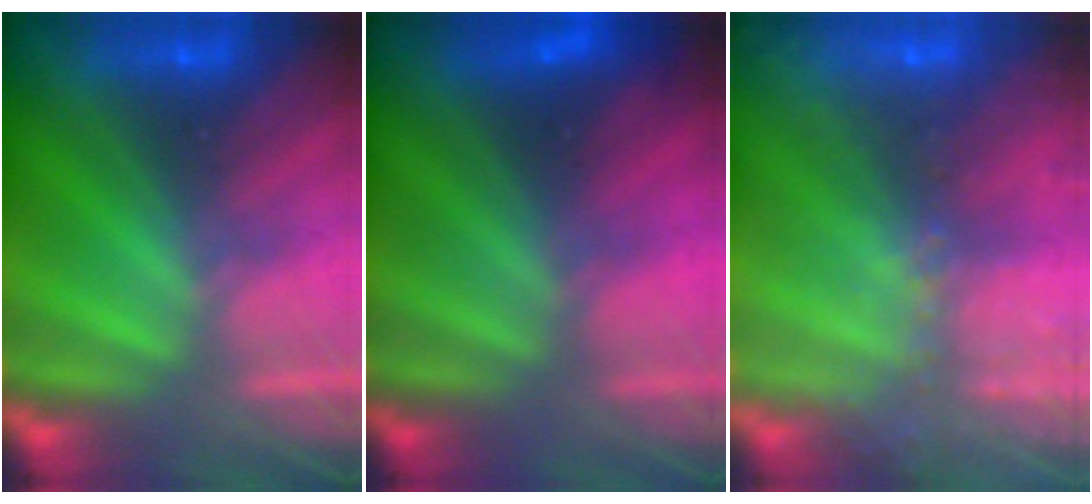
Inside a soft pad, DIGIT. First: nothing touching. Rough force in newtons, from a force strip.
{"total": 1.8}
{"total": 9.1}